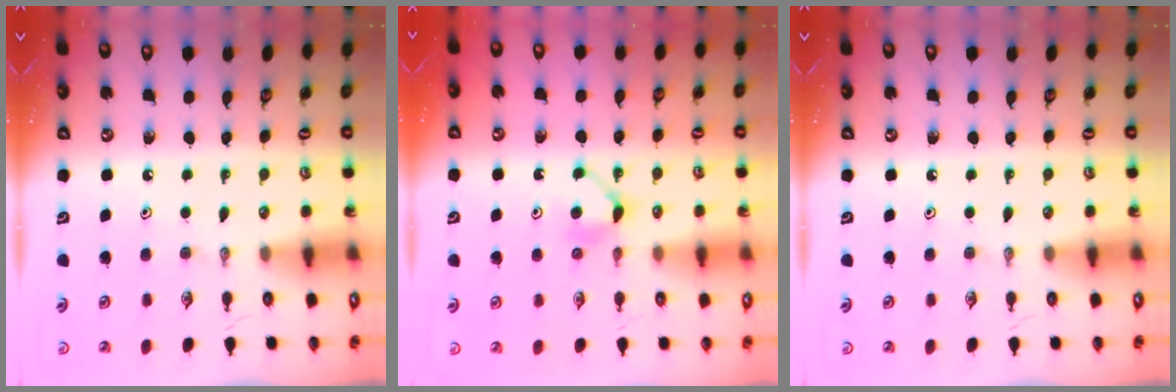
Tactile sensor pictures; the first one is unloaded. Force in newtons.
{"total": 5.5, "press": 5.4, "slide": 0.7}
{"total": 0.0}